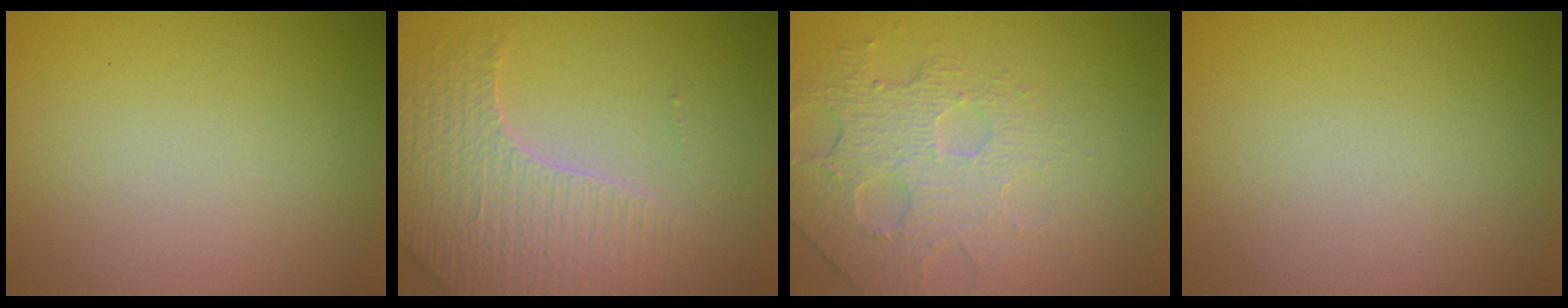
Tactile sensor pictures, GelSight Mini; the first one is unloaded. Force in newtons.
{"total": 3.7, "press": 3.6, "slide": 1.0}
{"total": 3.8, "press": 3.6, "slide": 1.3}
{"total": 0.0}